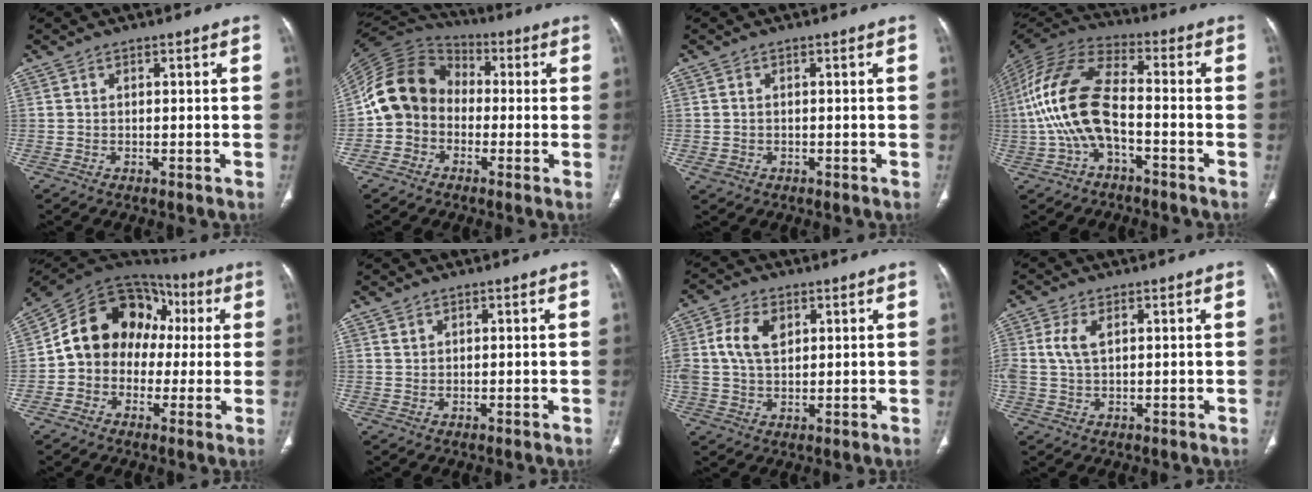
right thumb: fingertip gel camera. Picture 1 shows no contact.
{"total": 13.1, "force": [-1.7, 11.1, 6.7], "torque": [-0.121, 0.041, -0.048]}
{"total": 1.3, "force": [-0.4, 1.1, 0.6], "torque": [-0.016, 0.006, 0.000]}
{"total": 15.5, "force": [-3.0, 7.3, 13.3], "torque": [-0.286, 0.040, -0.061]}
{"total": 15.9, "force": [0.9, 12.8, 9.4], "torque": [-0.112, 0.051, 0.005]}
{"total": 0.6, "force": [0.6, 0.2, 0.1], "torque": [0.001, -0.005, 0.010]}
{"total": 7.9, "force": [2.3, 4.9, 5.7], "torque": [-0.113, 0.003, 0.043]}
{"total": 4.3, "force": [1.2, 2.1, 3.6], "torque": [-0.088, 0.005, 0.025]}